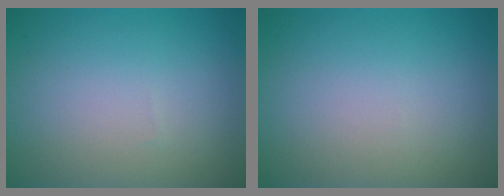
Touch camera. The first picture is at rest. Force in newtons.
{"total": 0.0}